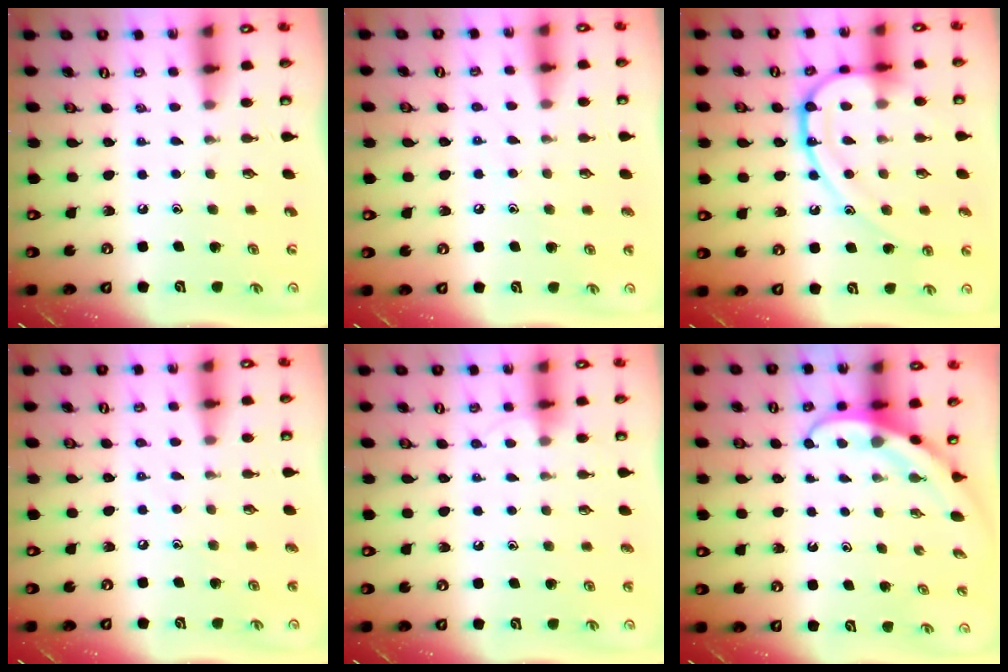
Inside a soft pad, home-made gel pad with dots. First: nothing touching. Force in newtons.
{"total": 5.7, "press": 5.7, "slide": 0.7}
{"total": 15.7, "press": 15.7, "slide": 1.2}
{"total": 4.8, "press": 4.8, "slide": 0.6}
{"total": 3.3, "press": 3.3, "slide": 0.3}
{"total": 3.9, "press": 3.9, "slide": 0.3}